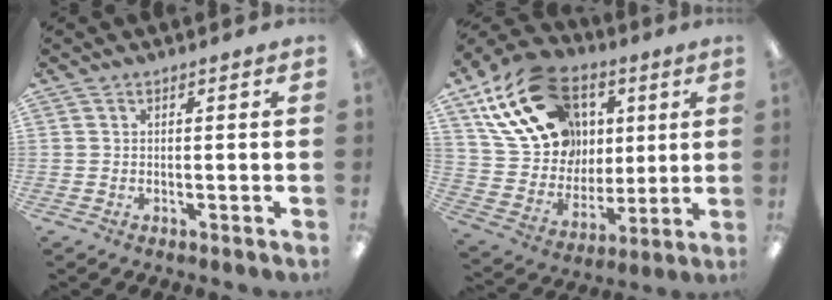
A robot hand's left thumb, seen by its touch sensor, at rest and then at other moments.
{"total": 24.1, "force": [10.4, 17.6, 12.6], "torque": [-0.230, -0.026, 0.203]}